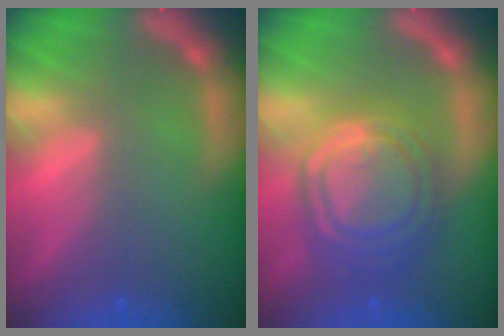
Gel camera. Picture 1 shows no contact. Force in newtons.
{"total": 10.0}